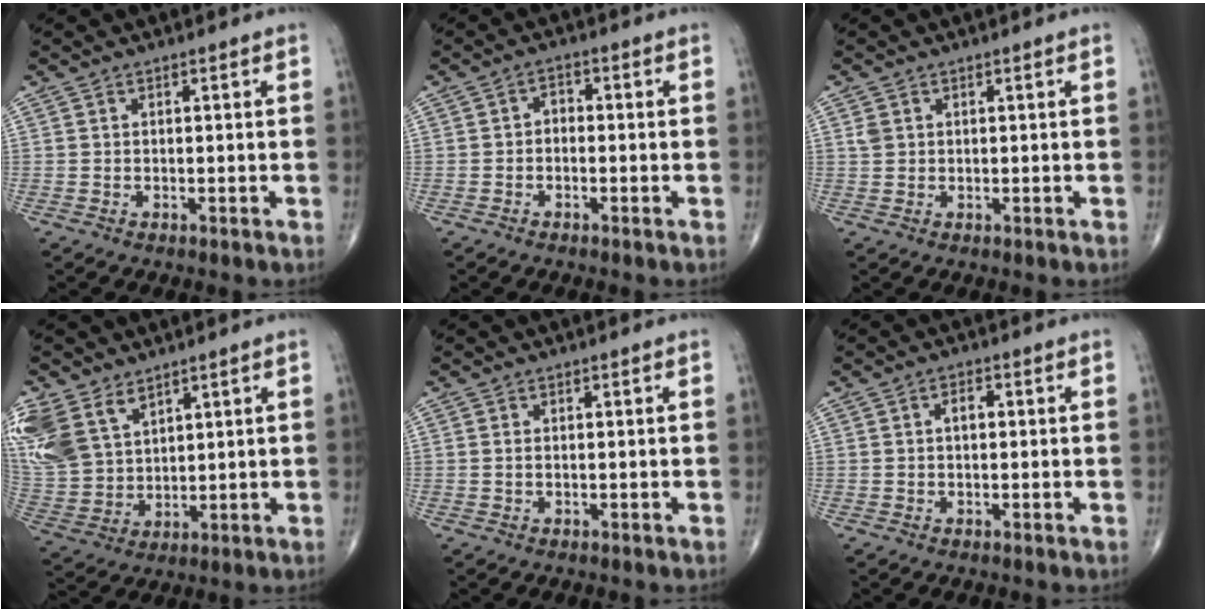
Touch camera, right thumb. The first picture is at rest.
{"total": 2.1, "force": [-0.5, 1.6, 1.4], "torque": [-0.006, 0.014, -0.019]}
{"total": 1.6, "force": [0.5, 1.3, 0.8], "torque": [-0.013, 0.003, 0.013]}
{"total": 16.1, "force": [8.5, 10.6, 8.7], "torque": [-0.204, -0.008, 0.184]}
{"total": 0.6, "force": [0.0, 0.3, 0.5], "torque": [-0.014, 0.001, 0.003]}
{"total": 2.1, "force": [0.2, 1.2, 1.7], "torque": [-0.023, 0.009, 0.000]}